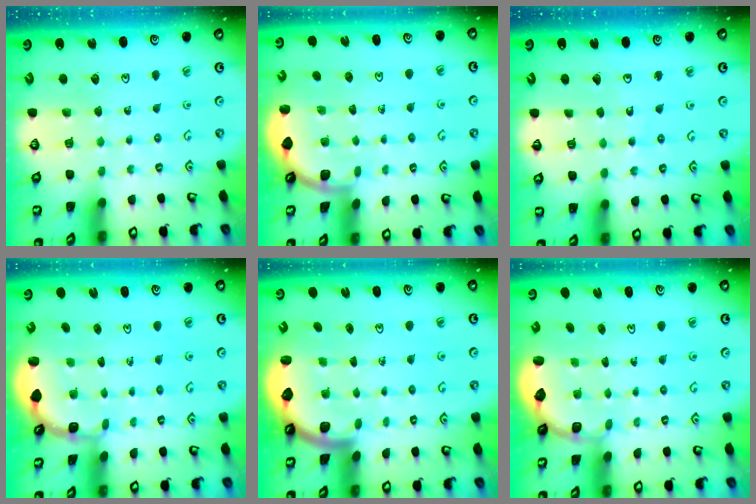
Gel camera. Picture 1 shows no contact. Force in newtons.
{"total": 1.7, "press": 1.6, "slide": 0.1}
{"total": 2.9, "press": 2.9, "slide": 0.3}
{"total": 1.8, "press": 1.5, "slide": 1.1}
{"total": 2.5, "press": 2.5, "slide": 0.4}
{"total": 2.9, "press": 2.0, "slide": 2.1}